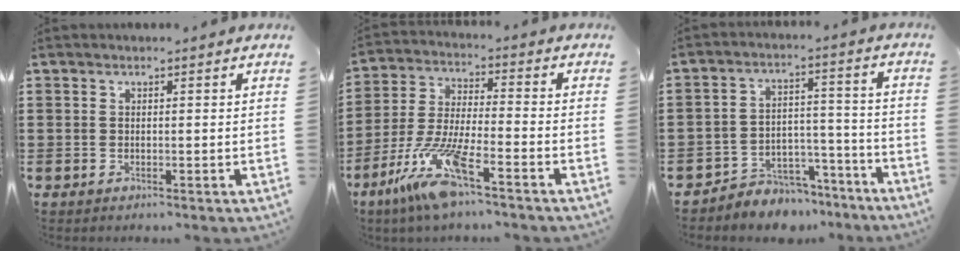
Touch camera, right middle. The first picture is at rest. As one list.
[{"total": 10.7, "force": [-7.4, 0.9, 7.6], "torque": [-0.180, -0.017, -0.149]}, {"total": 5.4, "force": [-4.9, 2.2, 0.2], "torque": [-0.006, 0.022, -0.100]}]